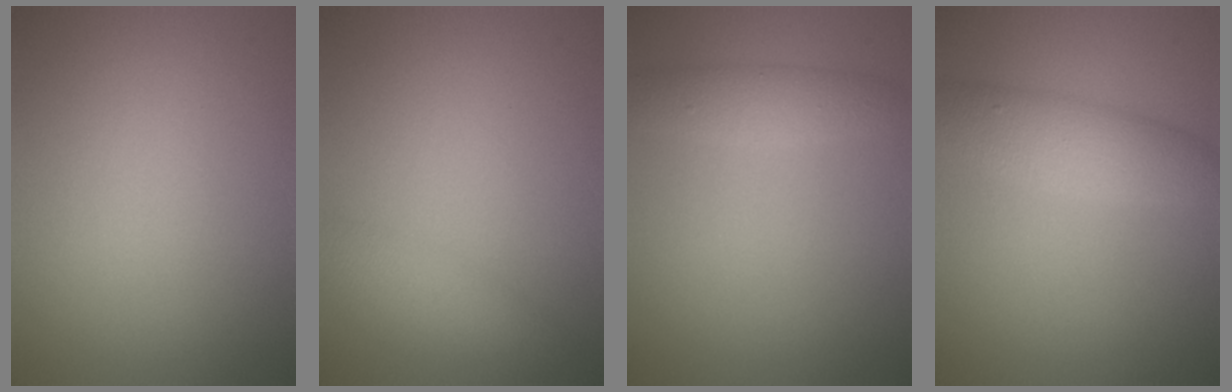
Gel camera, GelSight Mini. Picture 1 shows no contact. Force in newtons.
{"total": 2.5, "press": 2.5, "slide": 0.1}
{"total": 2.1, "press": 2.1, "slide": 0.1}
{"total": 3.8, "press": 3.8, "slide": 0.1}